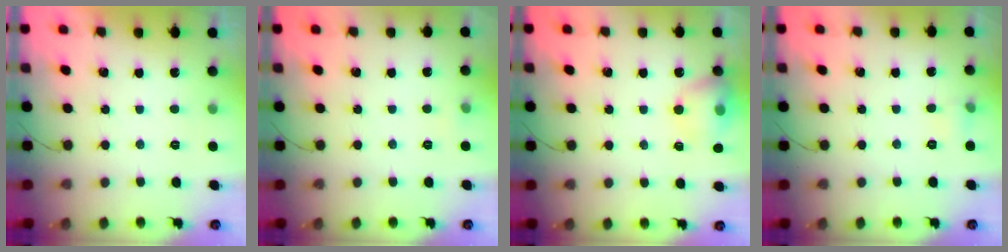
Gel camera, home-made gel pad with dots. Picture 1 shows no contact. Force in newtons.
{"total": 3.6, "press": 3.5, "slide": 1.1}
{"total": 11.3, "press": 11.2, "slide": 1.7}
{"total": 4.6, "press": 4.4, "slide": 1.2}